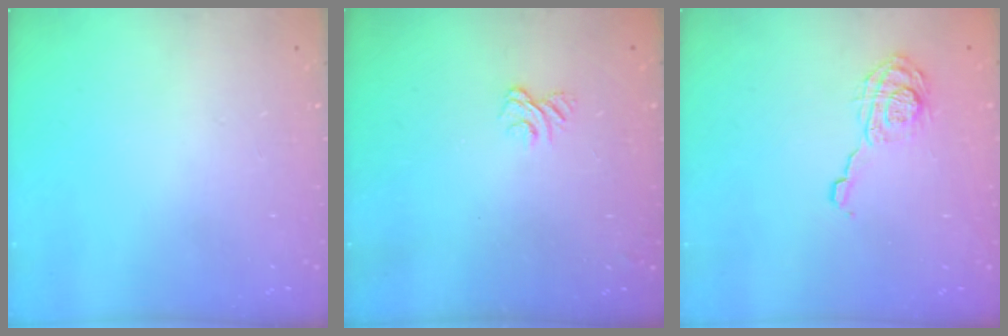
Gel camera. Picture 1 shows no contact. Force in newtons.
{"total": 2.3, "press": 2.0, "slide": 1.2}
{"total": 12.7, "press": 12.7, "slide": 0.2}